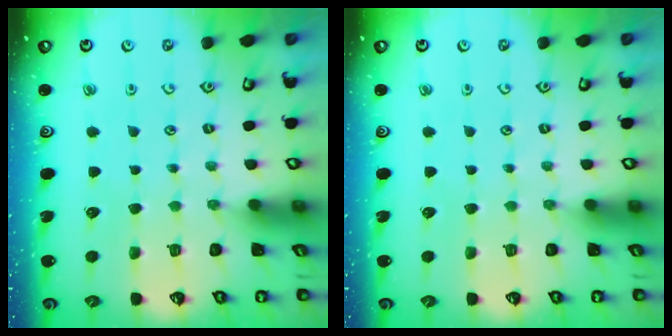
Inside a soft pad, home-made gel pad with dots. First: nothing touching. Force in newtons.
{"total": 0.0}